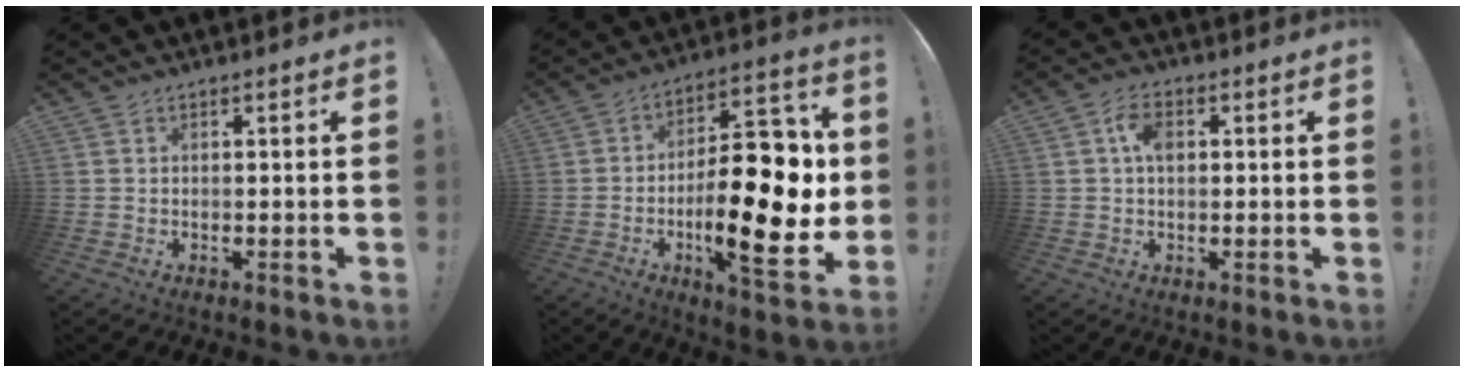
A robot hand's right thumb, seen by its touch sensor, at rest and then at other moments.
{"total": 25.4, "force": [-3.4, 10.6, 22.9], "torque": [-0.346, 0.014, -0.052]}
{"total": 5.5, "force": [1.3, 3.3, 4.2], "torque": [-0.071, 0.007, 0.021]}